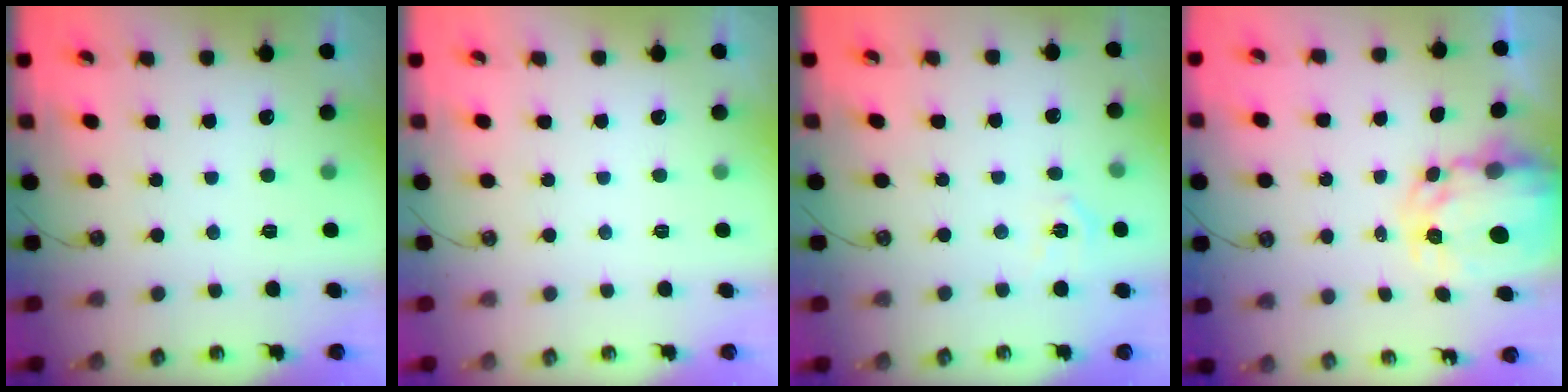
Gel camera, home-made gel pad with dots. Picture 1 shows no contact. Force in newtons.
{"total": 0.0}
{"total": 4.5, "press": 4.5, "slide": 0.5}
{"total": 6.4, "press": 6.4, "slide": 0.6}